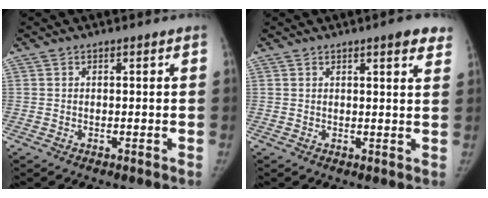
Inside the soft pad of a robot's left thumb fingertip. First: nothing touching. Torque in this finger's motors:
{"motor_torque": [0.39, -0.07, 0.61, -0.52, 0.10]}